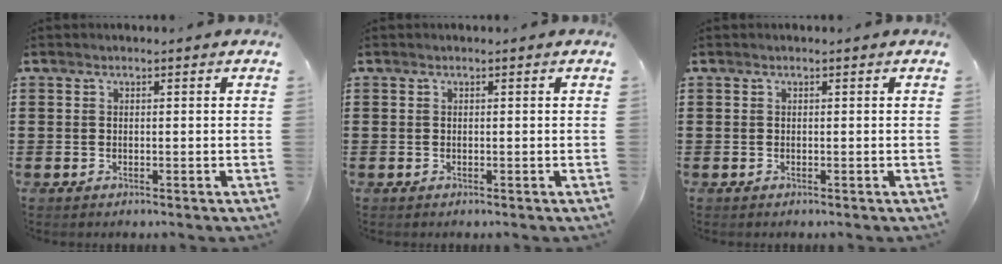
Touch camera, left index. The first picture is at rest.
{"total": 0.0}
{"total": 0.0}